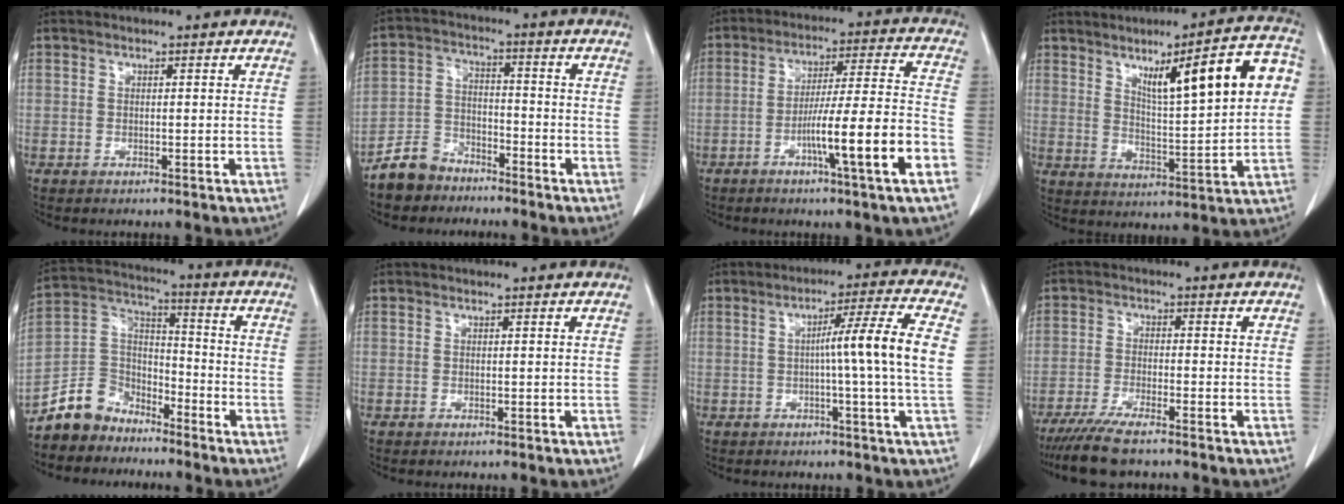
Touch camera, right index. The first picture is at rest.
{"total": 6.8, "force": [-5.6, 3.7, 0.8], "torque": [-0.021, 0.004, -0.108]}
{"total": 13.7, "force": [-5.7, -0.9, 12.4], "torque": [-0.204, 0.003, -0.093]}
{"total": 14.6, "force": [4.5, 1.9, 13.7], "torque": [-0.197, 0.021, 0.069]}
{"total": 8.9, "force": [-7.2, 5.2, 1.0], "torque": [-0.026, 0.036, -0.138]}
{"total": 0.0}
{"total": 8.8, "force": [0.0, -2.1, 8.5], "torque": [-0.134, 0.009, 0.008]}
{"total": 6.9, "force": [-5.7, 0.3, 3.9], "torque": [-0.071, -0.018, -0.095]}